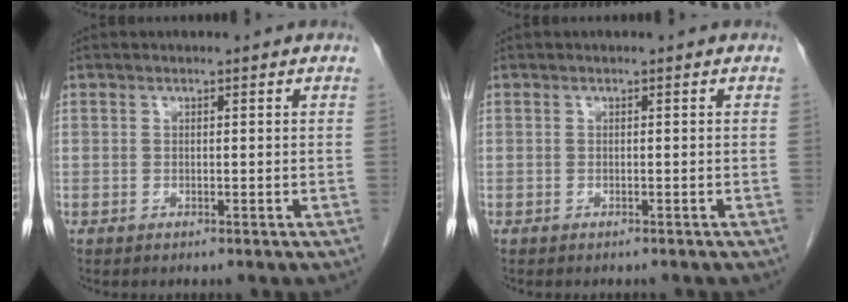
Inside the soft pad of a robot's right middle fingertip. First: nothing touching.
{"total": 1.8, "force": [-1.6, 0.5, 0.7], "torque": [-0.014, -0.003, -0.018]}